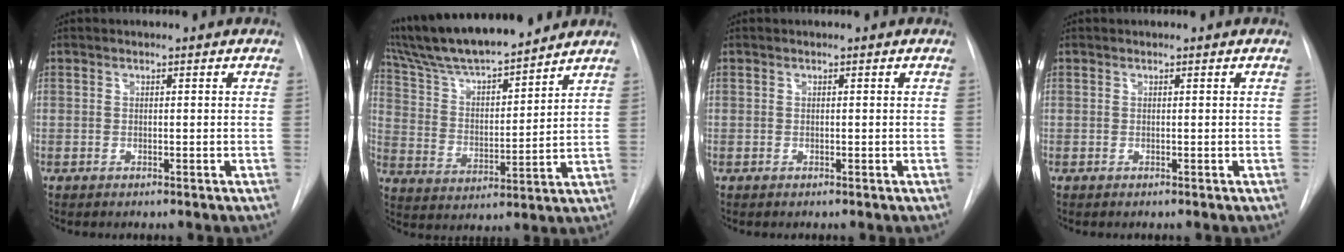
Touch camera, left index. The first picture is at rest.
{"total": 17.4, "force": [15.3, 1.9, 7.9], "torque": [-0.146, 0.012, 0.271]}
{"total": 0.0}
{"total": 0.0}